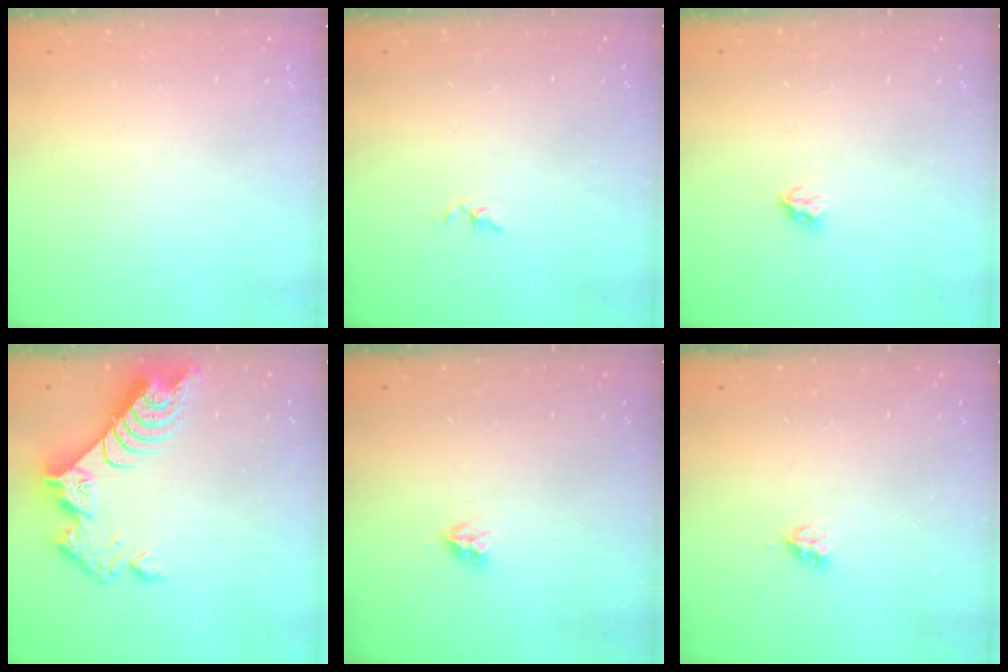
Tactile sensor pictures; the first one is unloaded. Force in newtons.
{"total": 1.8, "press": 1.7, "slide": 0.3}
{"total": 2.8, "press": 2.8, "slide": 0.5}
{"total": 9.6, "press": 9.5, "slide": 0.9}
{"total": 3.6, "press": 3.6, "slide": 0.1}
{"total": 3.6, "press": 3.6, "slide": 0.5}